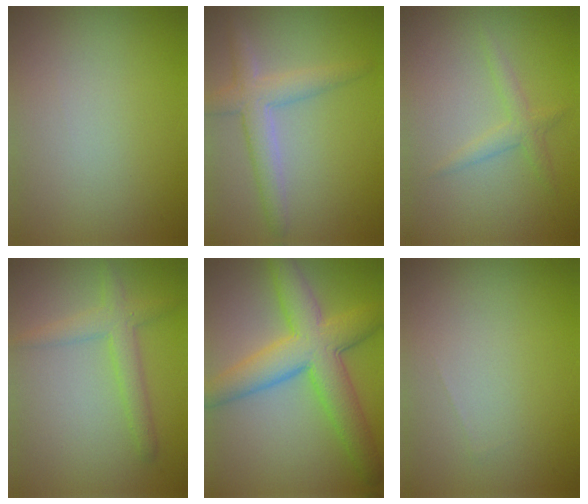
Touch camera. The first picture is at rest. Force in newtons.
{"total": 3.5, "press": 3.5, "slide": 0.1}
{"total": 1.7, "press": 1.7, "slide": 0.0}
{"total": 2.9, "press": 2.9, "slide": 0.1}
{"total": 7.9, "press": 7.9, "slide": 0.1}
{"total": 0.0}